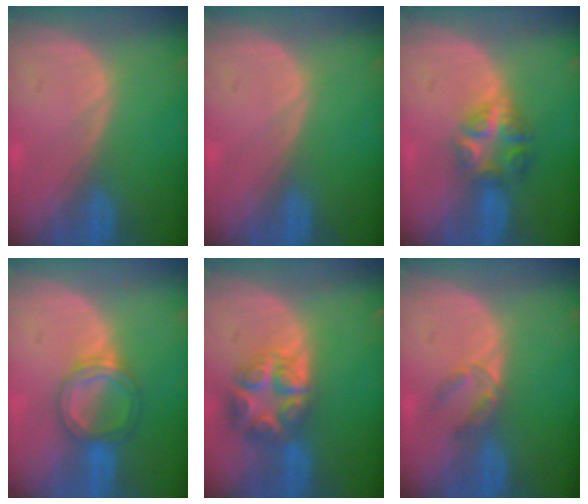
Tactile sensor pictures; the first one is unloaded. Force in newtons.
{"total": 0.0}
{"total": 6.1, "press": 5.4, "slide": 2.8}
{"total": 5.5, "press": 5.2, "slide": 1.8}
{"total": 8.1, "press": 7.0, "slide": 4.0}
{"total": 2.9, "press": 2.7, "slide": 1.0}